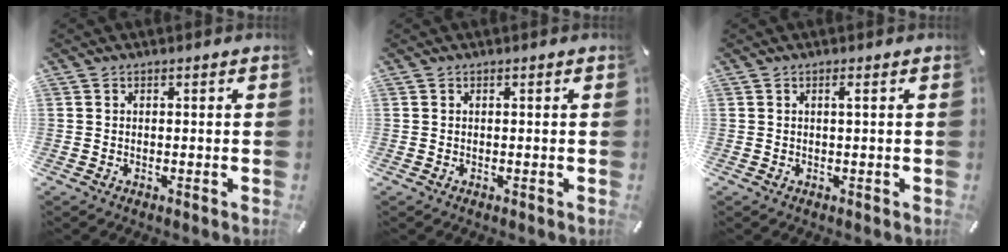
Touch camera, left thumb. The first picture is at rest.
{"total": 0.0}
{"total": 1.3, "force": [0.3, 0.0, 1.3], "torque": [-0.024, -0.001, 0.003]}